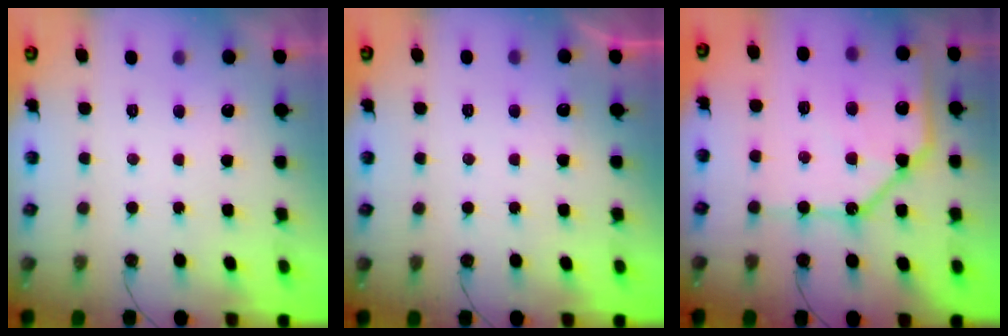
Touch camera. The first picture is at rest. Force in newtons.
{"total": 3.0, "press": 3.0, "slide": 0.4}
{"total": 18.6, "press": 18.4, "slide": 2.2}